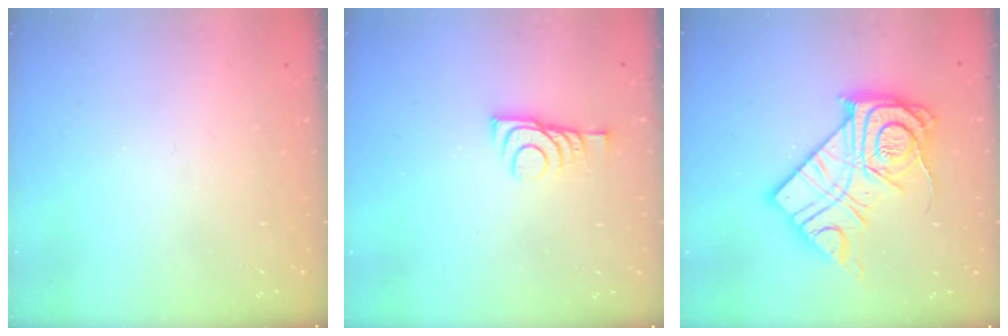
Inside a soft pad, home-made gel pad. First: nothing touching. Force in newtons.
{"total": 7.4, "press": 7.3, "slide": 0.5}
{"total": 19.5, "press": 19.4, "slide": 1.5}